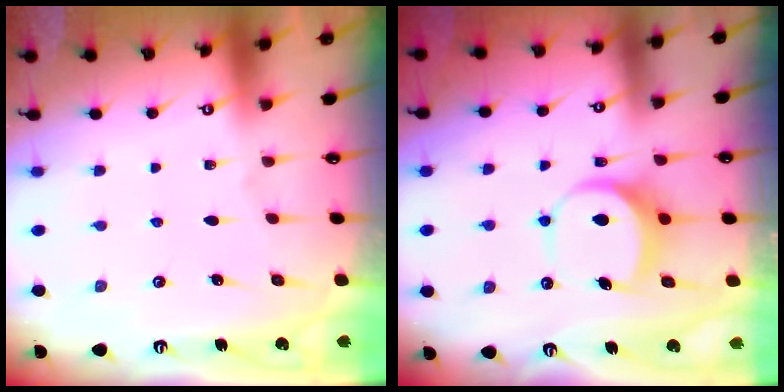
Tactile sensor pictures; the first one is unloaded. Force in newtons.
{"total": 6.7, "press": 6.7, "slide": 0.5}